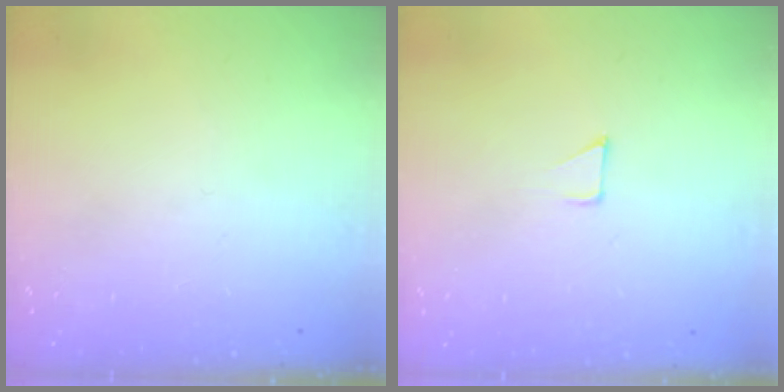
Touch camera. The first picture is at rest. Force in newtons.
{"total": 2.8, "press": 2.8, "slide": 0.2}